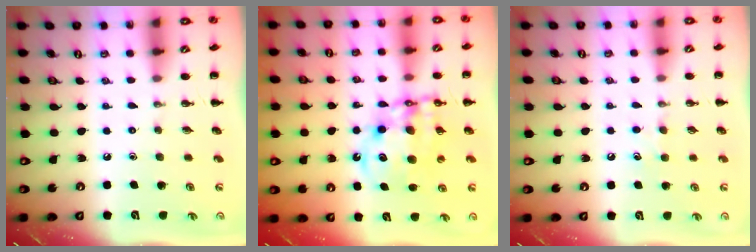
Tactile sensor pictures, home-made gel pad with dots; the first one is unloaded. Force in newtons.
{"total": 12.5, "press": 12.0, "slide": 3.5}
{"total": 4.9, "press": 4.7, "slide": 1.4}